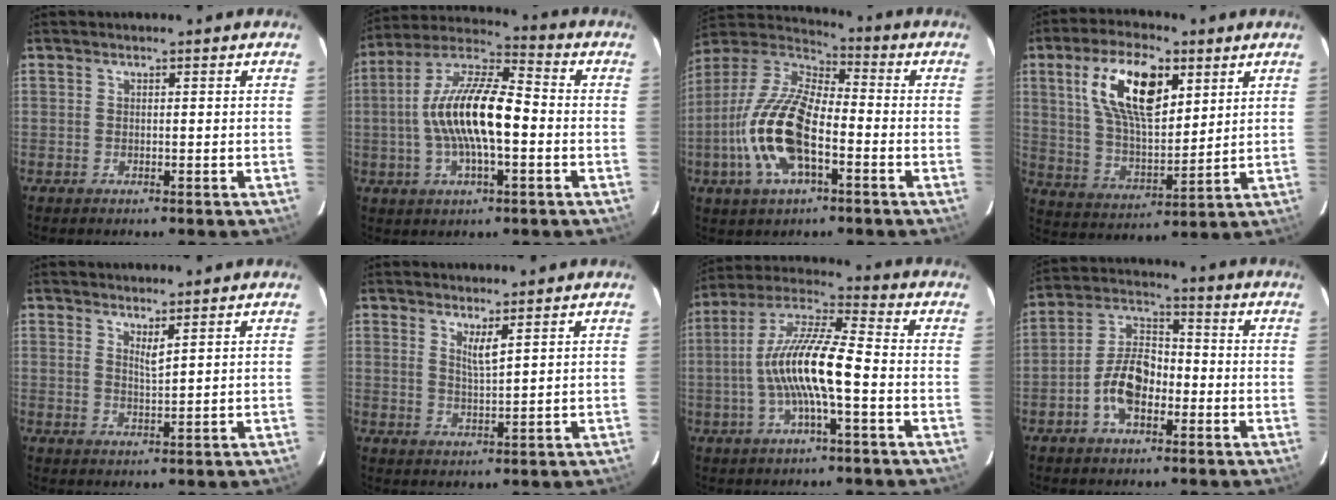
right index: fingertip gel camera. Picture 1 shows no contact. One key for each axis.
{"total": 15.8, "fx": -1.9, "fy": 5.1, "fz": 14.8, "tx": -0.286, "ty": 0.011, "tz": -0.043}
{"total": 17.7, "fx": -5.2, "fy": 7.6, "fz": 15.1, "tx": -0.318, "ty": -0.004, "tz": -0.106}
{"total": 16.2, "fx": 6.8, "fy": 7.2, "fz": 12.9, "tx": -0.232, "ty": 0.018, "tz": 0.131}
{"total": 2.3, "fx": 1.6, "fy": 0.1, "fz": 1.6, "tx": -0.028, "ty": -0.005, "tz": 0.026}
{"total": 3.0, "fx": 1.9, "fy": 0.2, "fz": 2.3, "tx": -0.042, "ty": -0.008, "tz": 0.031}
{"total": 13.1, "fx": -2.7, "fy": 2.1, "fz": 12.7, "tx": -0.247, "ty": 0.011, "tz": -0.056}
{"total": 9.3, "fx": -3.8, "fy": 5.0, "fz": 6.9, "tx": -0.141, "ty": 0.020, "tz": -0.068}